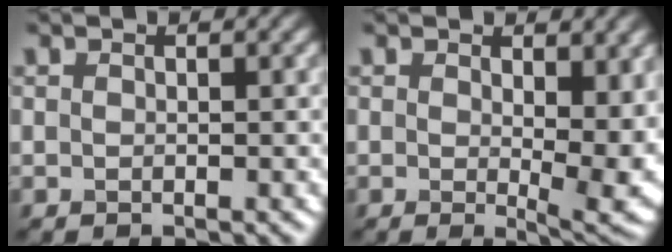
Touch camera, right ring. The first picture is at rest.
{"total": 6.7, "force": [0.7, 2.7, 6.1], "torque": [-0.083, -0.016, 0.016]}